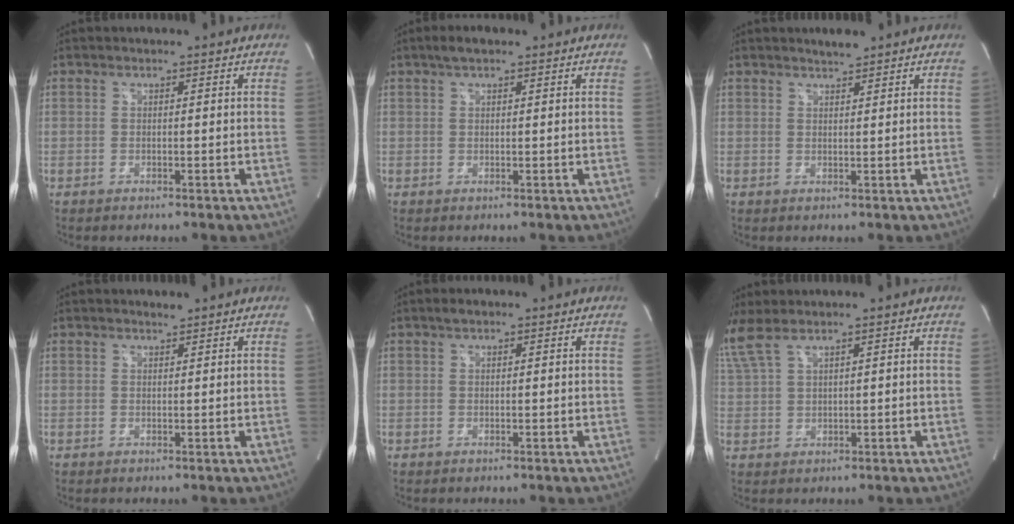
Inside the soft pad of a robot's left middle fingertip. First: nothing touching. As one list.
[{"total": 2.3, "force": [1.6, 0.8, 1.5], "torque": [-0.031, 0.013, 0.028]}, {"total": 1.7, "force": [1.6, 0.1, 0.6], "torque": [-0.018, 0.001, 0.031]}, {"total": 0.7, "force": [0.6, -0.1, 0.0], "torque": [-0.010, -0.001, 0.012]}, {"total": 1.0, "force": [0.7, 0.4, 0.6], "torque": [-0.012, 0.008, 0.011]}, {"total": 5.2, "force": [4.1, 0.6, 3.1], "torque": [-0.099, 0.018, 0.100]}]